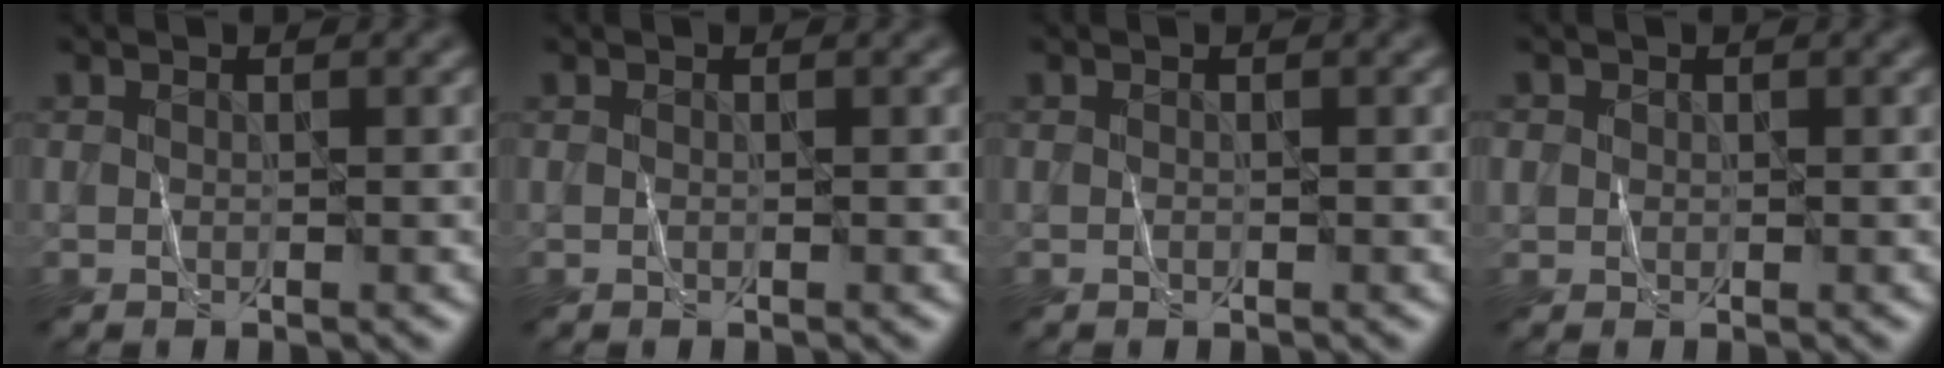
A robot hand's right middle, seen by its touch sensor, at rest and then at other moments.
{"total": 0.0}
{"total": 0.0}
{"total": 0.9, "force": [0.1, 0.9, 0.1], "torque": [0.007, 0.000, 0.000]}